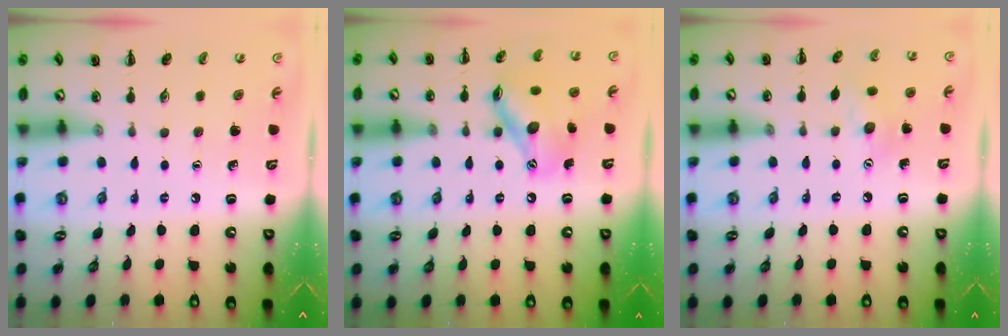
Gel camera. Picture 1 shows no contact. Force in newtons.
{"total": 14.3, "press": 14.1, "slide": 2.2}
{"total": 6.7, "press": 6.6, "slide": 1.2}